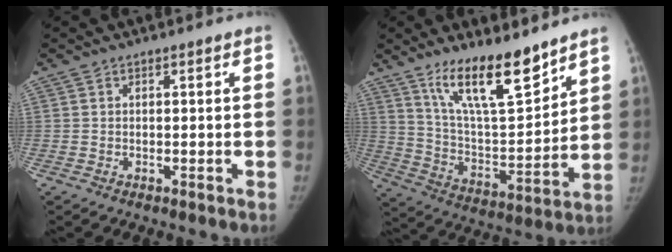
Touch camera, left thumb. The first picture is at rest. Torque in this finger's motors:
{"motor_torque": [0.36, 0.13, 1.56, -1.21, 0.37]}